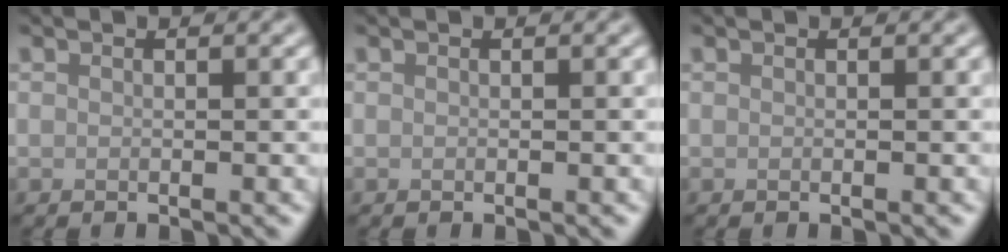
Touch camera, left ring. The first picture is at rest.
{"total": 0.0}
{"total": 0.0}